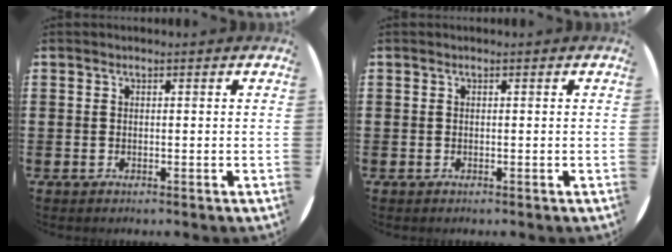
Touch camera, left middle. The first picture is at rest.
{"total": 0.0}